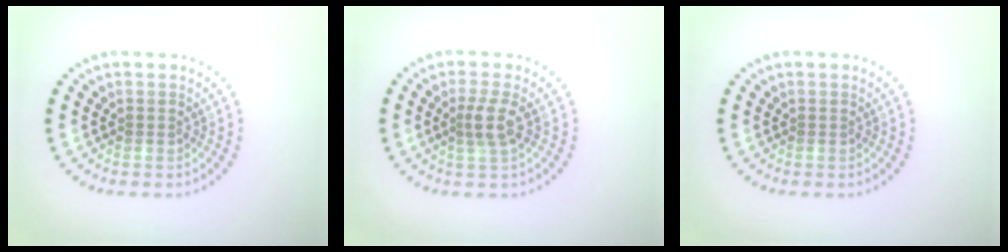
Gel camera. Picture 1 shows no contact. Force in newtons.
{"total": 2.2, "press": 1.8, "slide": 1.3}
{"total": 0.0}